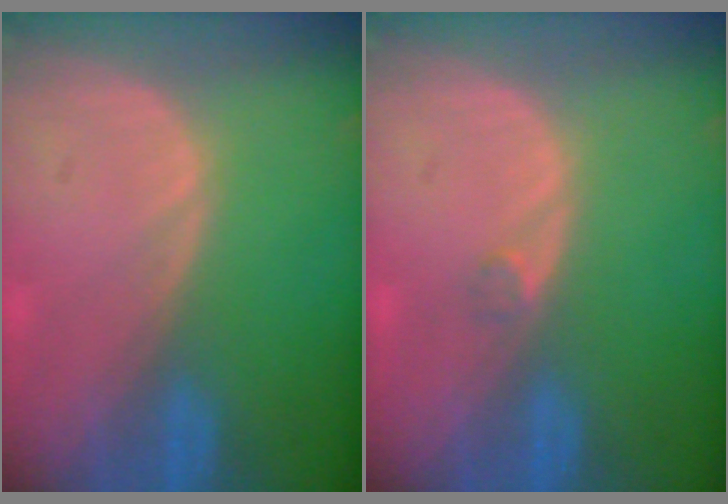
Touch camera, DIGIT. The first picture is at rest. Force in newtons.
{"total": 0.9, "press": 0.8, "slide": 0.5}